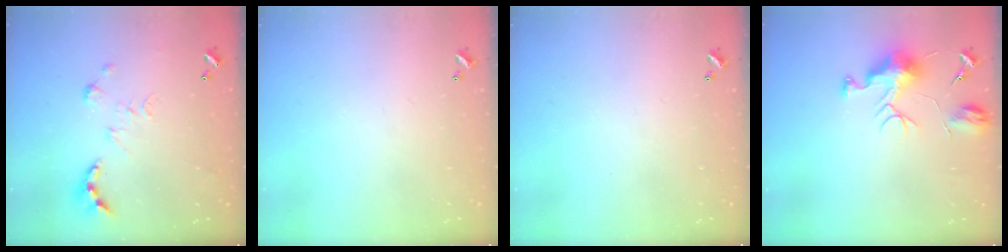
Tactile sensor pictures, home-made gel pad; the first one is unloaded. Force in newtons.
{"total": 0.0}
{"total": 0.0}
{"total": 8.7, "press": 8.7, "slide": 0.7}